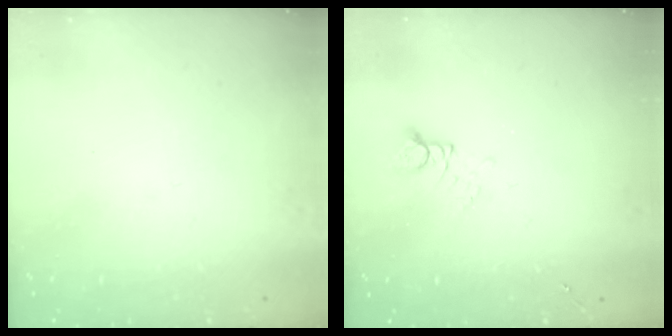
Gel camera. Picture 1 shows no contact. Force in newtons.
{"total": 2.7, "press": 2.6, "slide": 0.2}